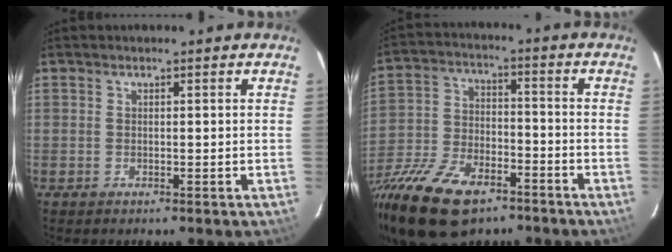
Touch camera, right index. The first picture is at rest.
{"total": 21.7, "force": [-14.2, 10.2, 12.8], "torque": [-0.279, -0.033, -0.248]}